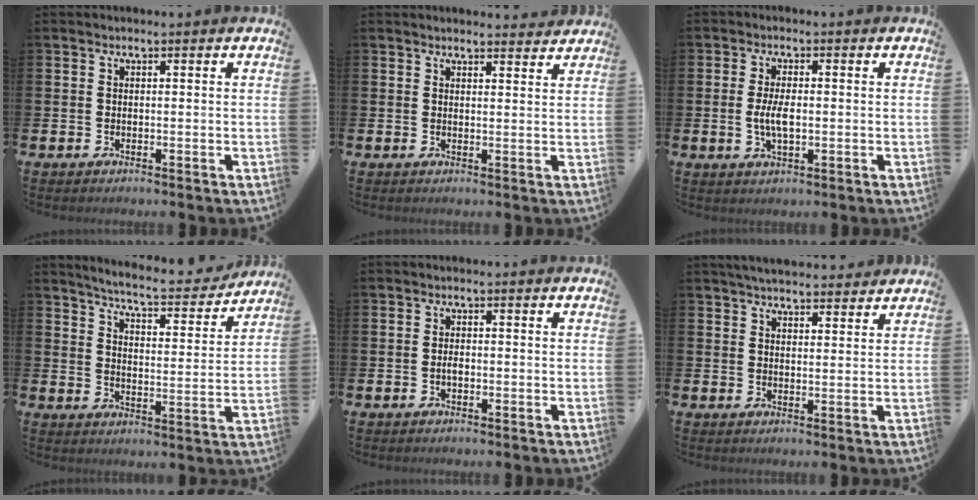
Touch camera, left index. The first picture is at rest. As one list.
[{"total": 2.3, "force": [2.3, 0.2, 0.0], "torque": [0.007, -0.015, 0.040]}, {"total": 4.0, "force": [-0.1, 1.8, 3.6], "torque": [-0.065, -0.003, -0.008]}, {"total": 6.1, "force": [5.8, 0.3, 1.7], "torque": [-0.050, -0.044, 0.096]}, {"total": 1.2, "force": [-0.3, 0.6, 1.0], "torque": [-0.017, 0.001, -0.006]}, {"total": 4.0, "force": [4.0, 0.6, 0.6], "torque": [-0.019, -0.015, 0.073]}]